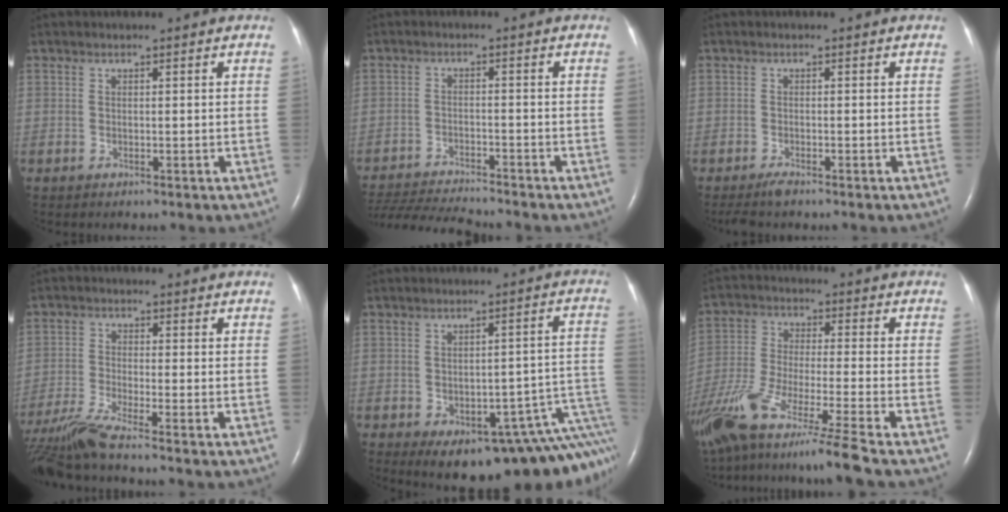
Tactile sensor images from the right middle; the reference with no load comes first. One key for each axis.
{"total": 12.2, "fx": -11.5, "fy": 0.5, "fz": 4.1, "tx": -0.072, "ty": -0.012, "tz": -0.182}
{"total": 2.2, "fx": -1.9, "fy": 0.1, "fz": 1.2, "tx": -0.033, "ty": -0.008, "tz": -0.036}
{"total": 10.7, "fx": -8.7, "fy": -1.5, "fz": 6.0, "tx": -0.125, "ty": -0.026, "tz": -0.163}
{"total": 17.6, "fx": -10.4, "fy": 6.8, "fz": 12.4, "tx": -0.069, "ty": 0.044, "tz": -0.116}
{"total": 19.1, "fx": -15.5, "fy": -1.5, "fz": 11.1, "tx": -0.241, "ty": -0.061, "tz": -0.281}